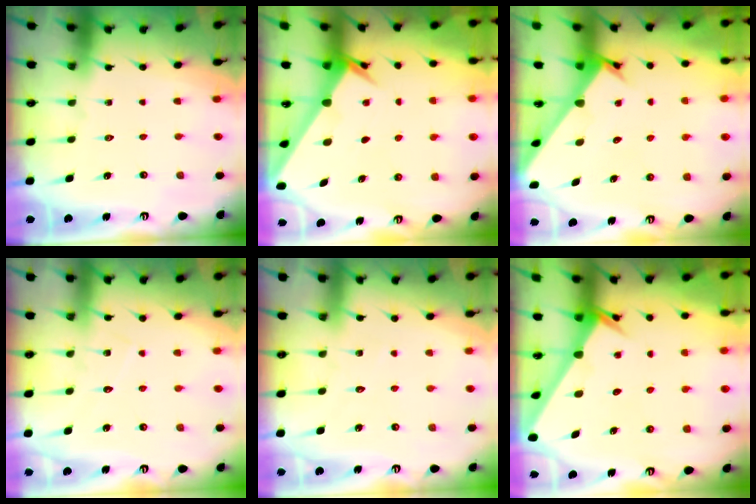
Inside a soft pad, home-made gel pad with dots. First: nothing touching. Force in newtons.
{"total": 2.4, "press": 2.4, "slide": 0.3}
{"total": 2.1, "press": 2.1, "slide": 0.1}
{"total": 6.1, "press": 6.1, "slide": 0.1}
{"total": 2.6, "press": 2.6, "slide": 0.3}
{"total": 2.7, "press": 2.7, "slide": 0.3}